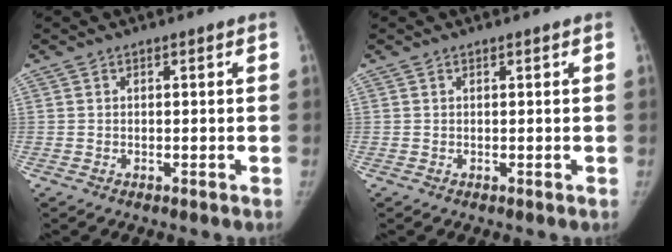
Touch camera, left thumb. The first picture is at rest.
{"total": 0.0}